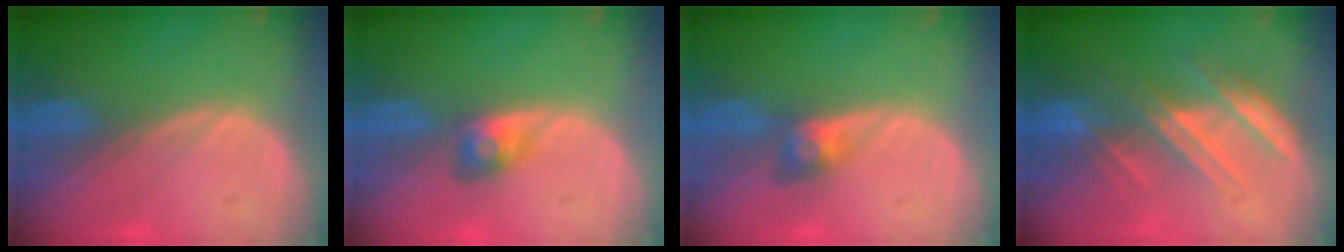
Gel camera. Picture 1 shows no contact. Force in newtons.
{"total": 2.9, "press": 2.7, "slide": 1.2}
{"total": 3.1, "press": 2.7, "slide": 1.4}
{"total": 7.3, "press": 6.6, "slide": 3.2}